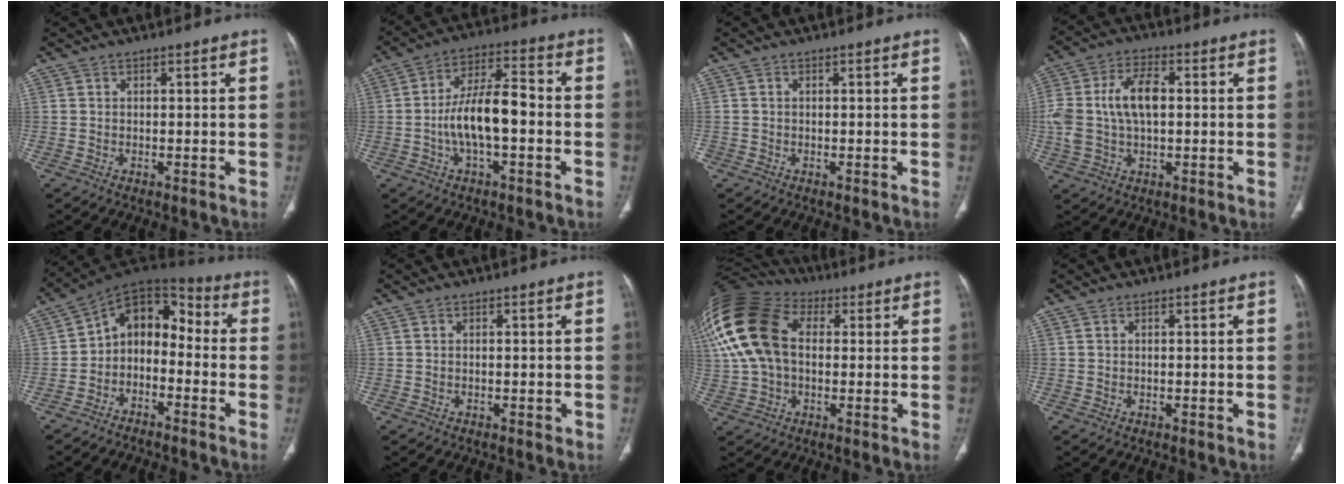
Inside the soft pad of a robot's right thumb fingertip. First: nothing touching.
{"total": 11.8, "force": [-2.1, 4.7, 10.6], "torque": [-0.193, 0.038, -0.041]}
{"total": 0.5, "force": [-0.3, 0.4, 0.0], "torque": [0.000, 0.004, -0.007]}
{"total": 11.4, "force": [0.8, 6.4, 9.4], "torque": [-0.197, 0.021, 0.016]}
{"total": 11.2, "force": [-3.2, 7.8, 7.3], "torque": [-0.079, 0.073, -0.073]}
{"total": 0.7, "force": [-0.1, 0.3, 0.6], "torque": [-0.014, 0.000, 0.001]}
{"total": 22.2, "force": [4.5, 15.0, 15.8], "torque": [-0.361, 0.046, 0.080]}
{"total": 0.0}